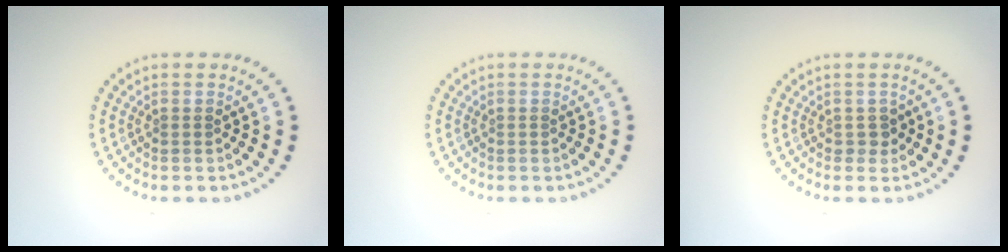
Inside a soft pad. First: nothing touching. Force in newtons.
{"total": 0.0}
{"total": 1.2, "press": 1.0, "slide": 0.6}